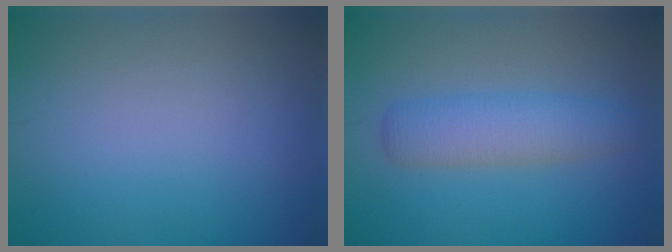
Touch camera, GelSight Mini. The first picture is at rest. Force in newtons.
{"total": 3.7, "press": 3.7, "slide": 0.1}